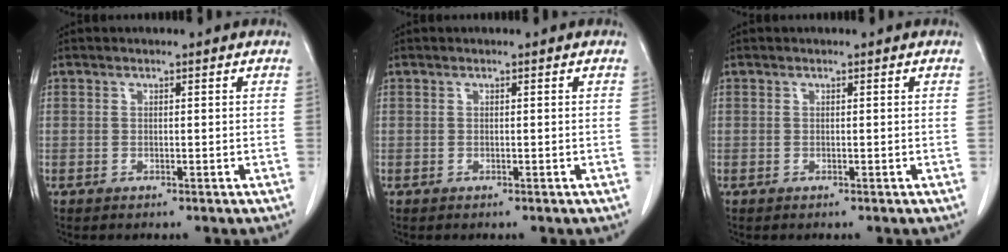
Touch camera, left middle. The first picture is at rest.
{"total": 0.0}
{"total": 0.0}